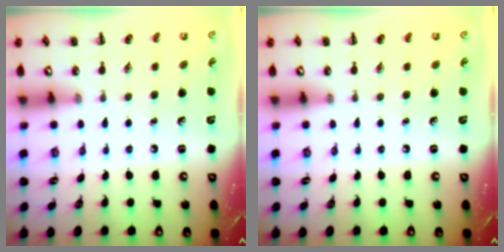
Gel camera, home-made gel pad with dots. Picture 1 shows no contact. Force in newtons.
{"total": 0.0}